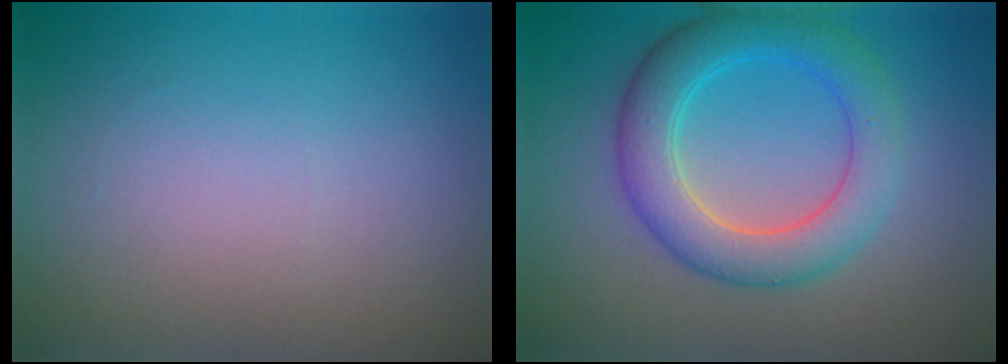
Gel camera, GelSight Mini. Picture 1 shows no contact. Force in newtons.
{"total": 5.8, "press": 5.8, "slide": 0.2}